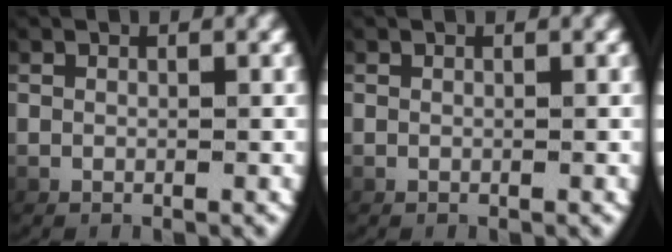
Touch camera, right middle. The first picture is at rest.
{"total": 0.0}